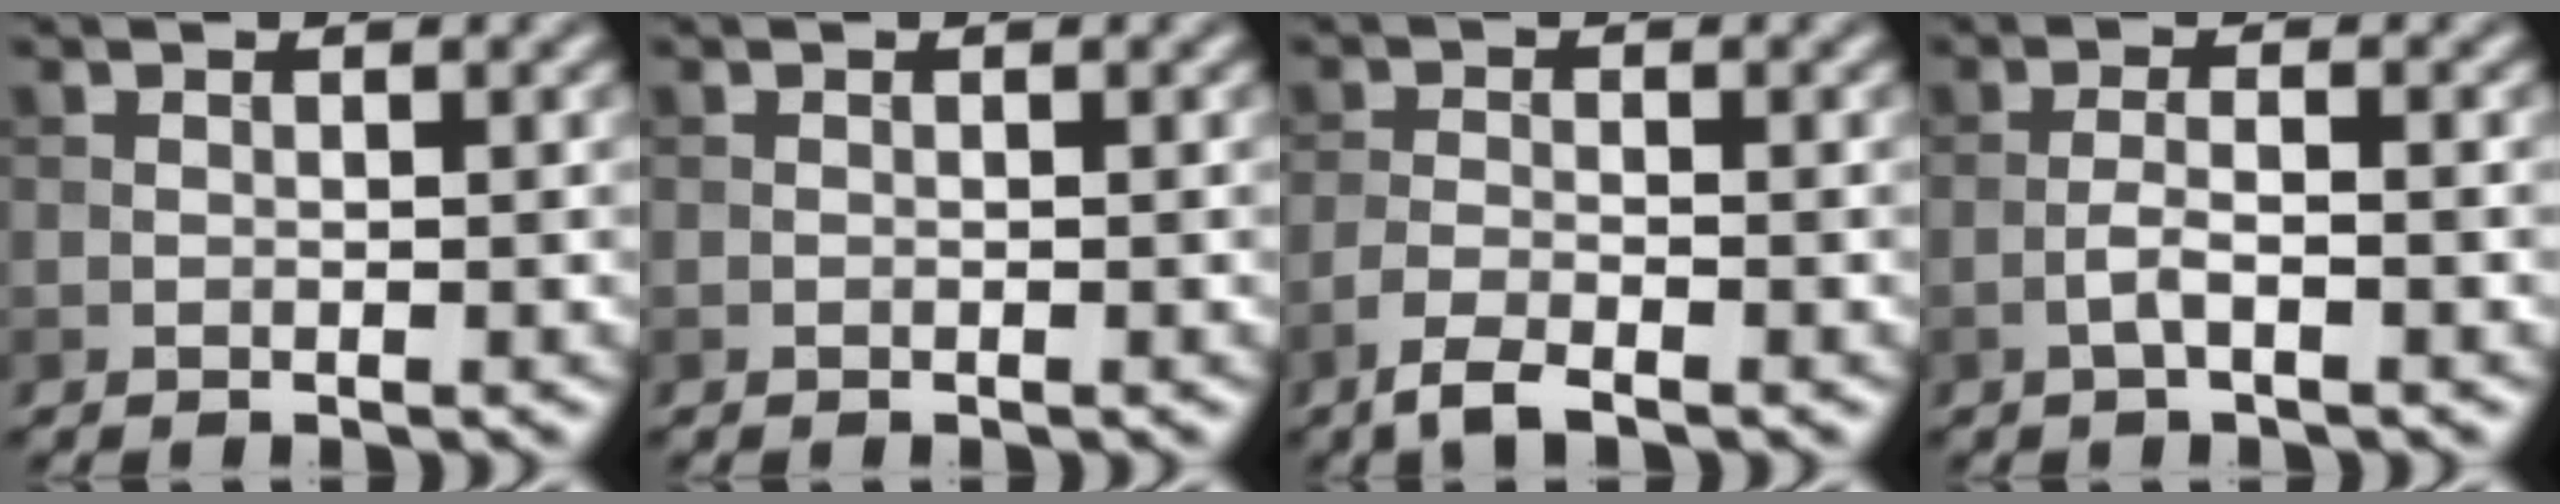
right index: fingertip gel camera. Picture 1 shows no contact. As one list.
[{"total": 0.0}, {"total": 2.8, "force": [-2.1, 0.6, 1.8], "torque": [-0.042, -0.004, -0.050]}, {"total": 2.0, "force": [-0.9, 0.4, 1.7], "torque": [-0.037, 0.006, -0.021]}]